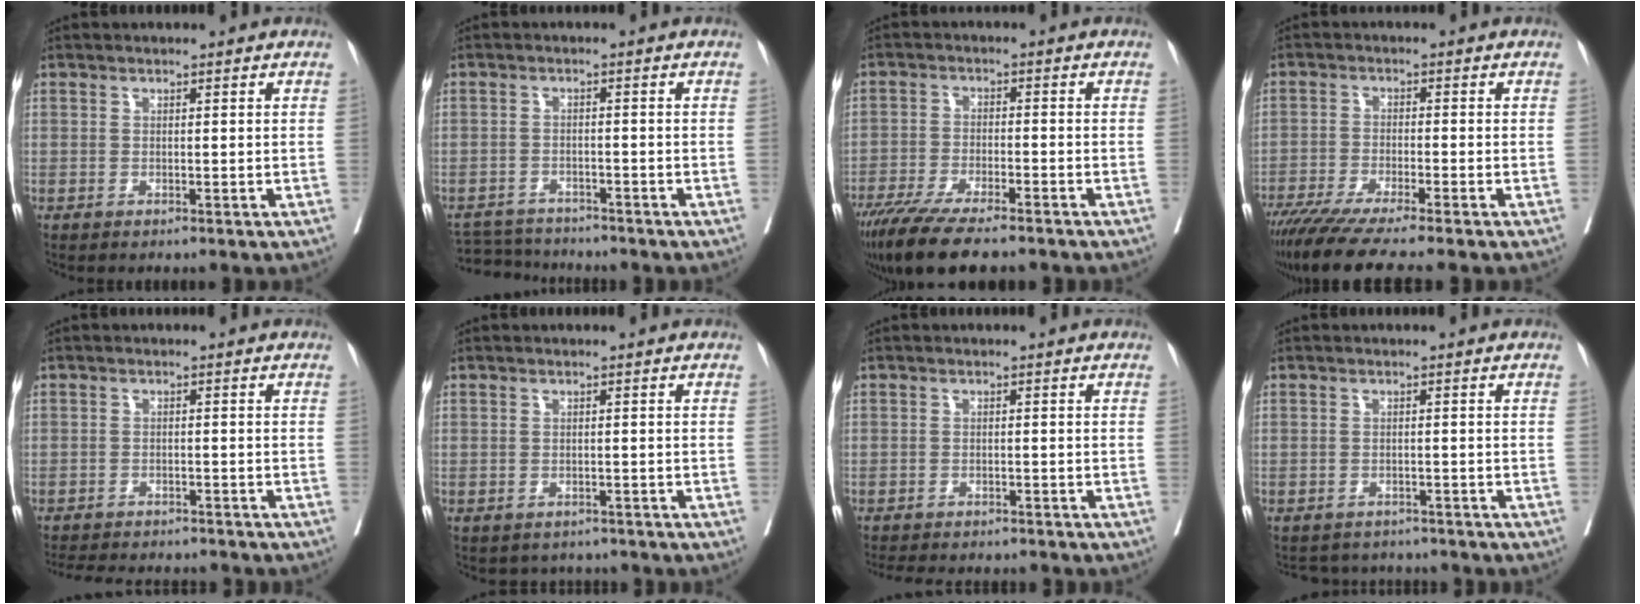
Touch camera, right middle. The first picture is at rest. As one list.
[{"total": 6.0, "force": [-5.9, 0.8, 0.3], "torque": [-0.003, -0.004, -0.100]}, {"total": 13.3, "force": [-10.7, 2.2, 7.5], "torque": [-0.126, -0.030, -0.174]}, {"total": 11.3, "force": [-9.3, -0.5, 6.4], "torque": [-0.088, -0.031, -0.152]}, {"total": 10.7, "force": [-9.8, 2.9, 3.3], "torque": [-0.057, -0.001, -0.129]}, {"total": 3.1, "force": [-2.7, 1.5, -0.1], "torque": [0.004, 0.009, -0.037]}, {"total": 8.5, "force": [-7.6, 2.5, 2.8], "torque": [-0.038, -0.004, -0.100]}, {"total": 5.0, "force": [-4.8, 1.4, -0.2], "torque": [0.009, 0.007, -0.062]}]